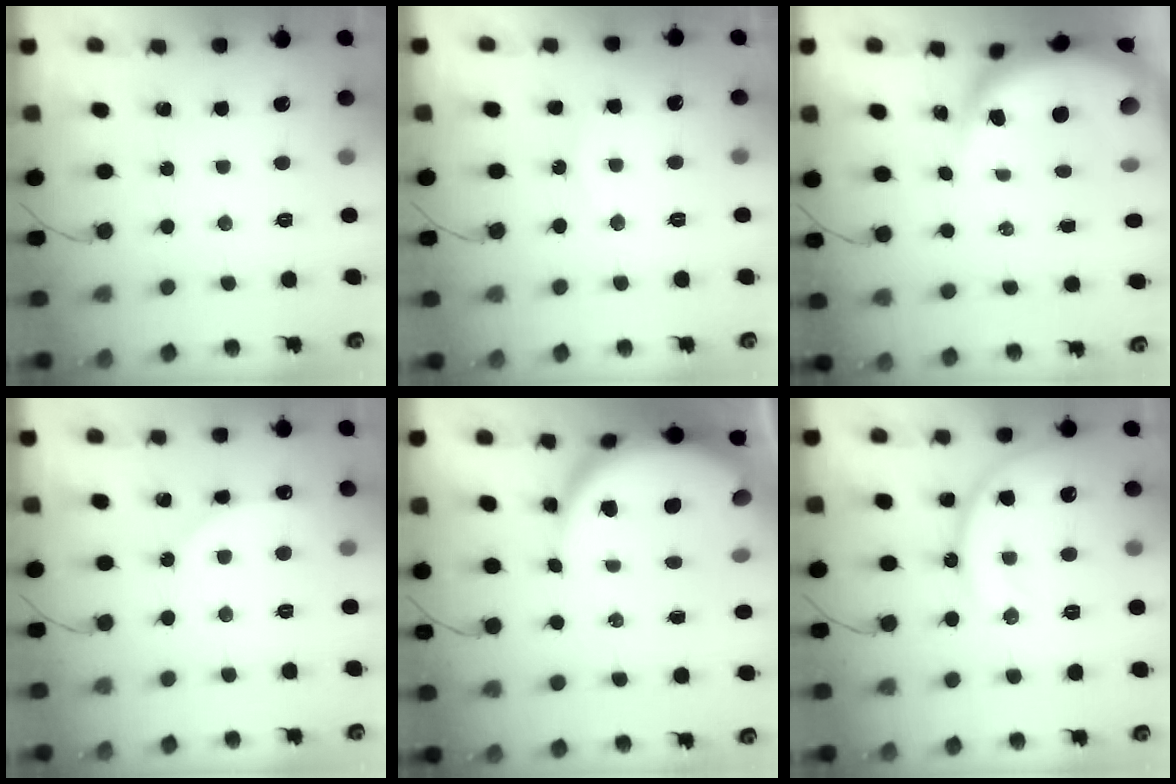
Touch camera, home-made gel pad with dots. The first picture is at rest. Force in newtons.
{"total": 6.7, "press": 6.6, "slide": 0.6}
{"total": 8.6, "press": 8.6, "slide": 1.0}
{"total": 3.9, "press": 3.8, "slide": 0.5}
{"total": 10.8, "press": 10.7, "slide": 1.1}
{"total": 12.9, "press": 12.9, "slide": 0.4}